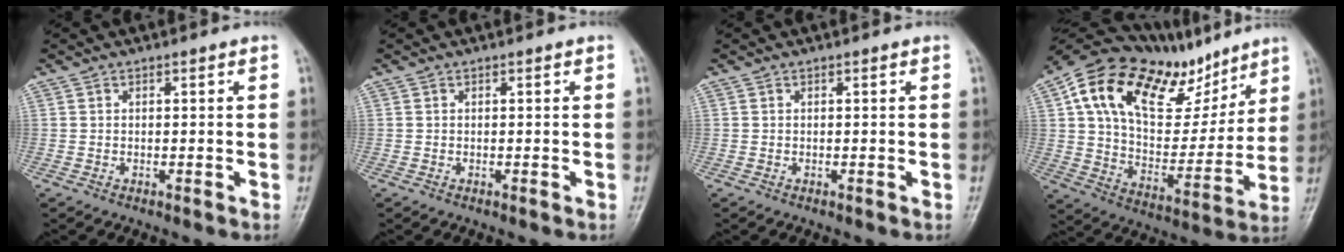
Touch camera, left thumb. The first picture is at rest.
{"total": 0.0}
{"total": 0.0}
{"total": 27.9, "force": [15.0, 14.2, 18.6], "torque": [-0.275, -0.013, 0.253]}